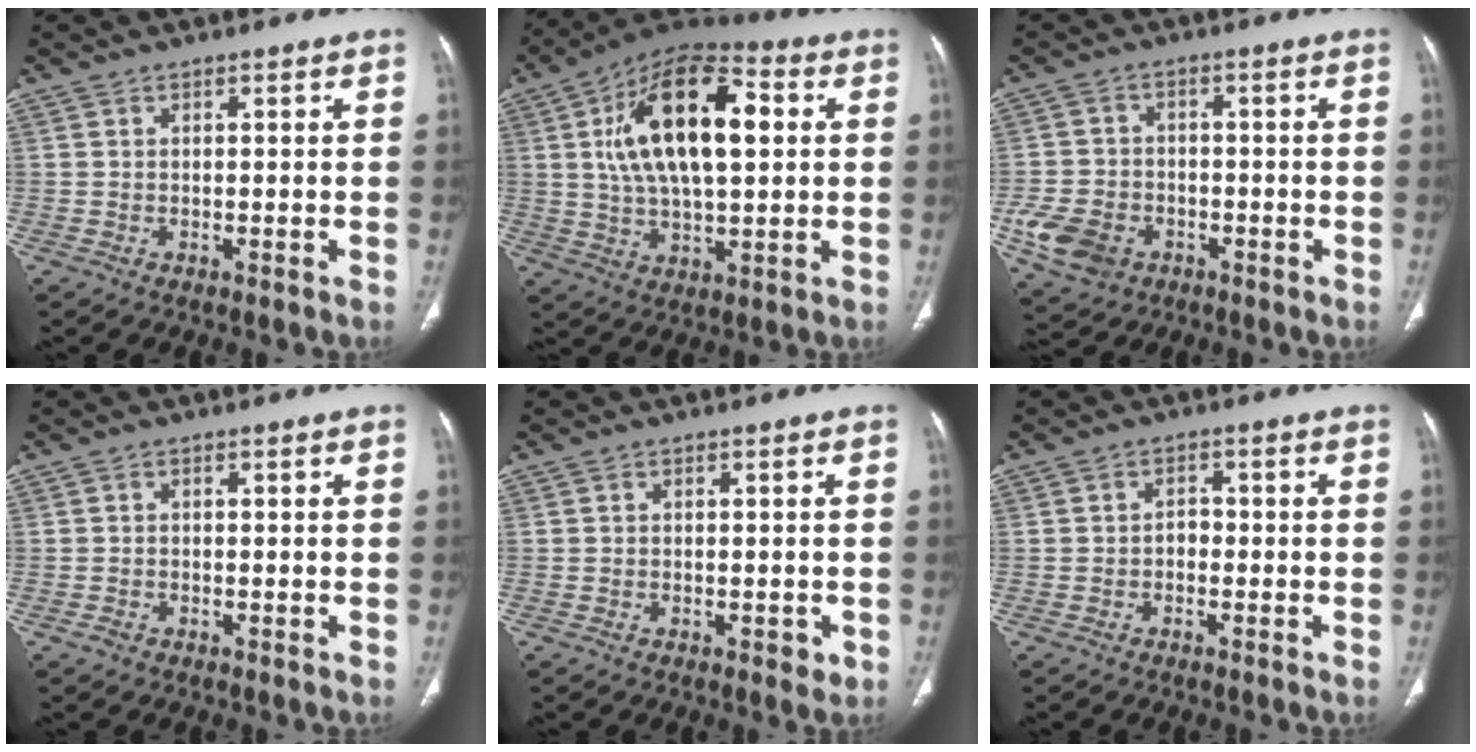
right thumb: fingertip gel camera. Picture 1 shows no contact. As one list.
[{"total": 20.6, "force": [4.1, 9.9, 17.6], "torque": [-0.282, 0.014, 0.061]}, {"total": 8.9, "force": [-3.5, 6.9, 4.4], "torque": [-0.081, 0.016, -0.055]}, {"total": 1.1, "force": [-0.7, 0.7, 0.3], "torque": [-0.006, 0.001, -0.016]}, {"total": 1.9, "force": [-0.7, 1.1, 1.4], "torque": [-0.009, 0.000, -0.007]}, {"total": 1.8, "force": [-0.7, 1.3, 1.0], "torque": [-0.008, 0.008, -0.017]}]